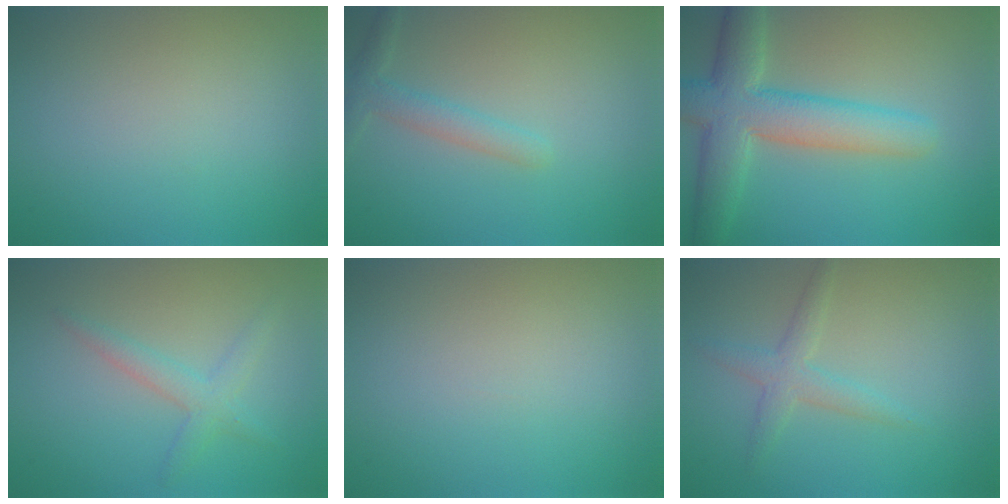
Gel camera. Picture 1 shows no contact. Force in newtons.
{"total": 2.2, "press": 2.2, "slide": 0.1}
{"total": 7.3, "press": 7.3, "slide": 0.2}
{"total": 2.3, "press": 2.3, "slide": 0.1}
{"total": 0.0}
{"total": 2.2, "press": 2.2, "slide": 0.1}